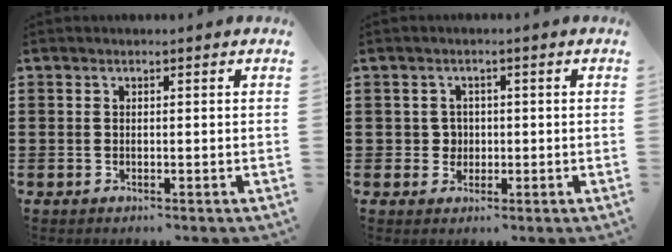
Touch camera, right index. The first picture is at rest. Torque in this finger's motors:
{"motor_torque": [-0.05, 0.40, 0.05, 0.00]}